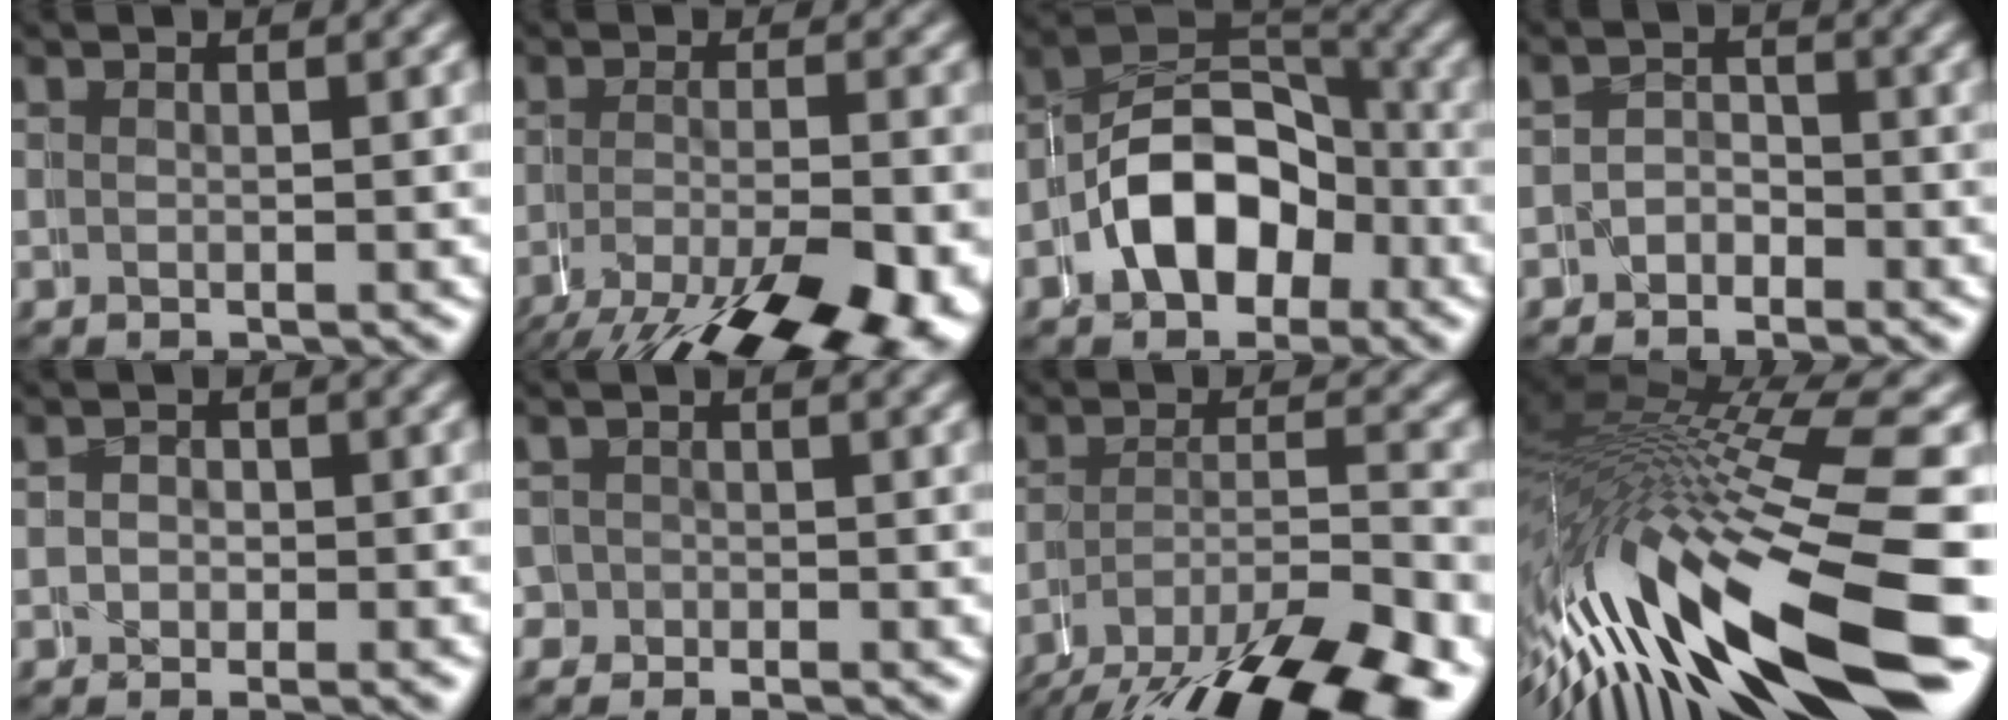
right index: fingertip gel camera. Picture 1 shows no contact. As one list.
[{"total": 9.2, "force": [-3.8, 3.7, 7.5], "torque": [-0.118, -0.034, -0.044]}, {"total": 7.4, "force": [-2.0, 5.8, 4.2], "torque": [-0.083, -0.013, -0.038]}, {"total": 2.2, "force": [-1.5, 0.7, -1.5], "torque": [0.027, -0.007, -0.034]}, {"total": 1.4, "force": [-0.7, 0.3, -1.2], "torque": [0.018, -0.008, -0.016]}, {"total": 2.6, "force": [-0.8, 2.4, -0.4], "torque": [-0.012, -0.011, -0.020]}, {"total": 8.0, "force": [-4.8, 3.0, 5.6], "torque": [-0.089, -0.026, -0.068]}, {"total": 14.2, "force": [-3.9, 6.6, 12.0], "torque": [-0.239, -0.019, -0.057]}]